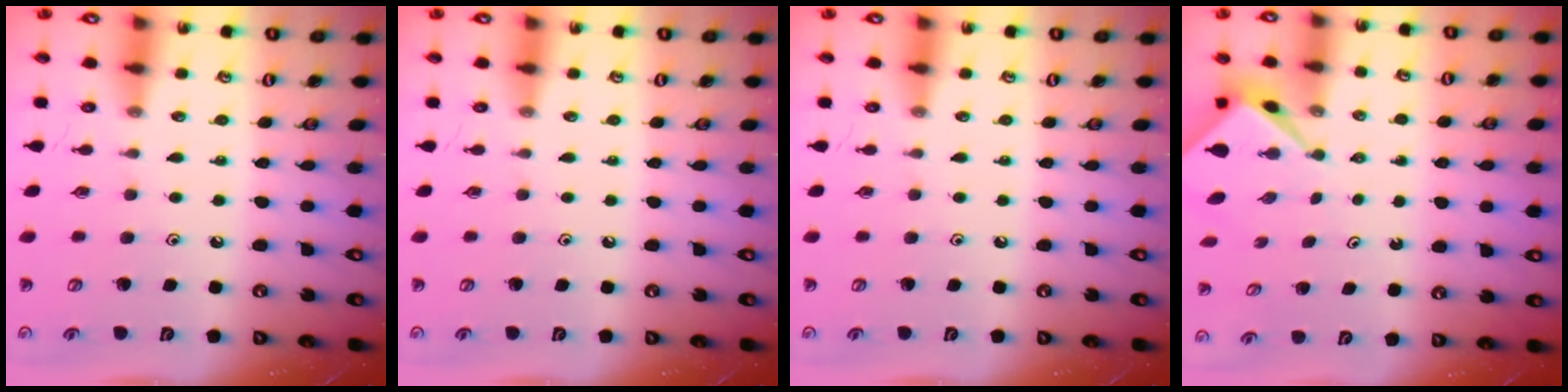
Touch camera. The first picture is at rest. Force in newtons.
{"total": 0.0}
{"total": 0.0}
{"total": 2.1, "press": 2.1, "slide": 0.2}